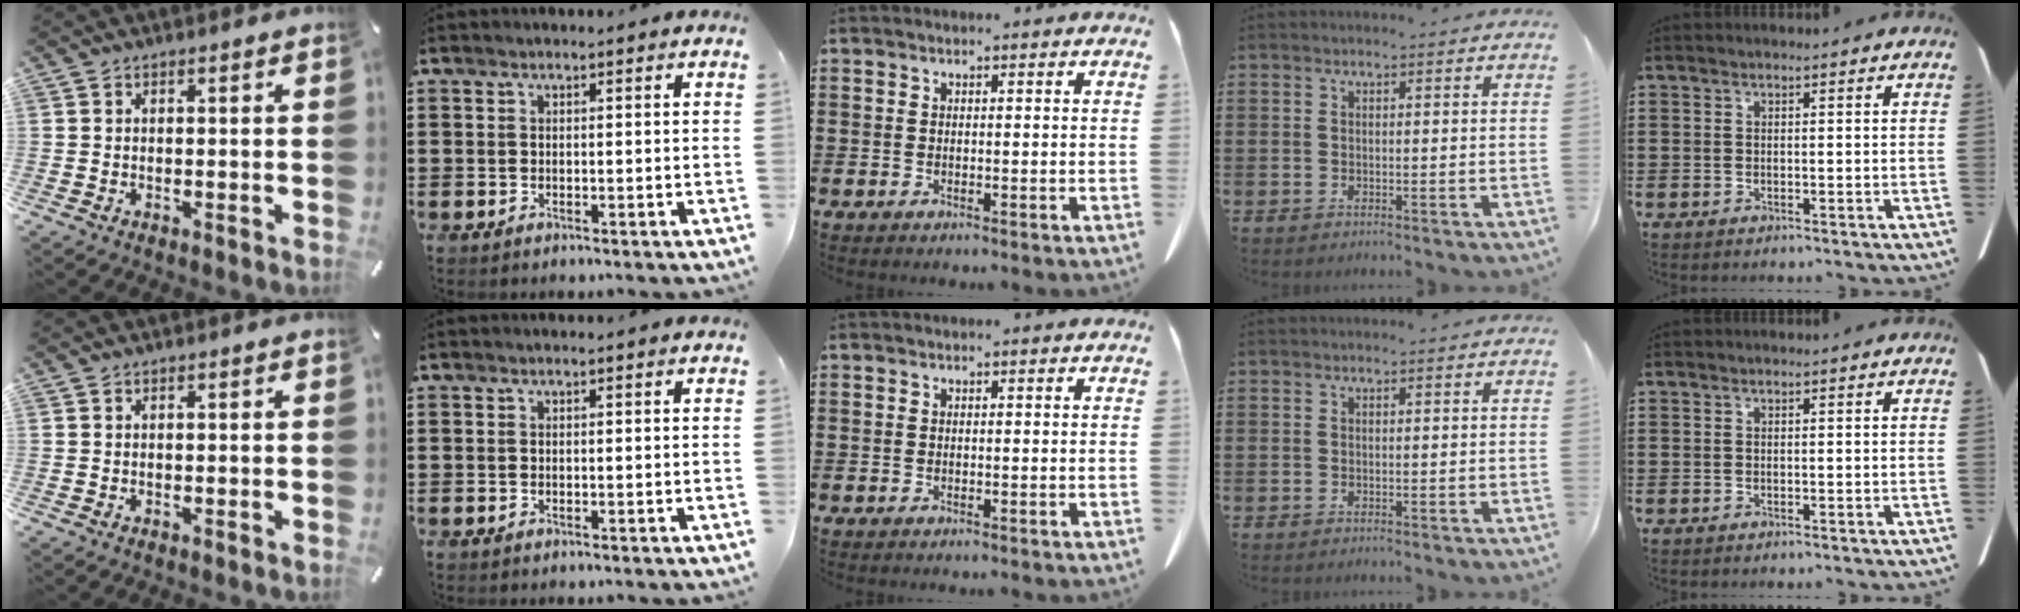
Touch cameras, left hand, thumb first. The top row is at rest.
{}